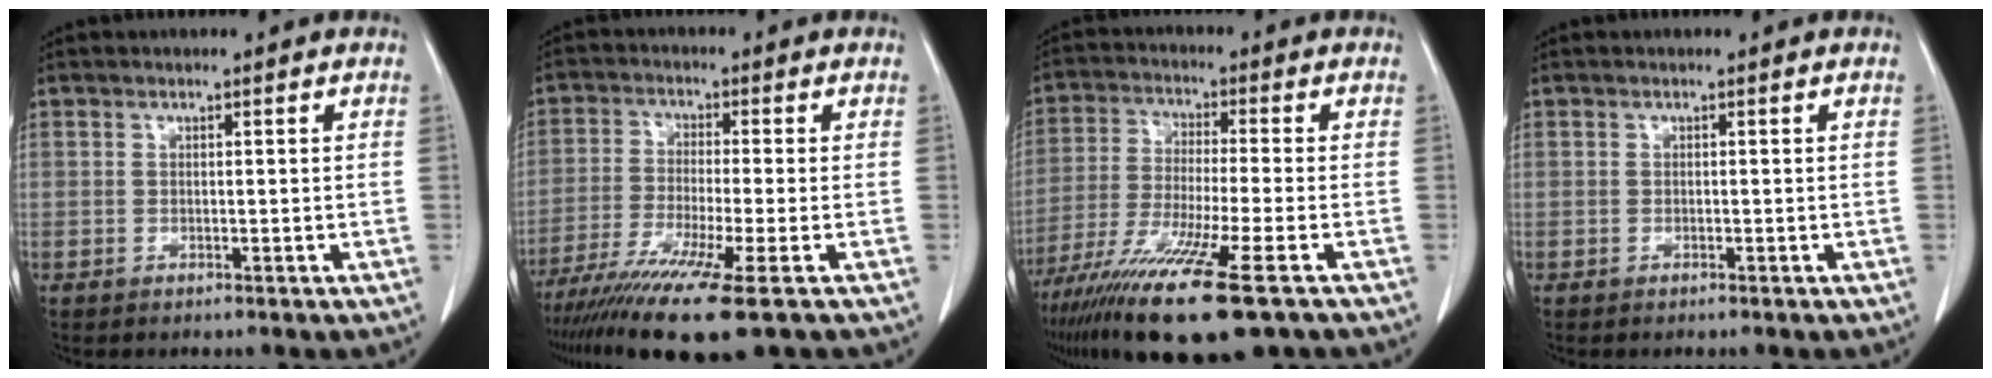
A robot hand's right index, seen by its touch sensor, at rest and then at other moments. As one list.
[{"total": 11.9, "force": [-7.9, -0.6, 8.9], "torque": [-0.163, -0.032, -0.133]}, {"total": 16.2, "force": [-10.1, 0.3, 12.7], "torque": [-0.239, -0.051, -0.177]}, {"total": 0.0}]